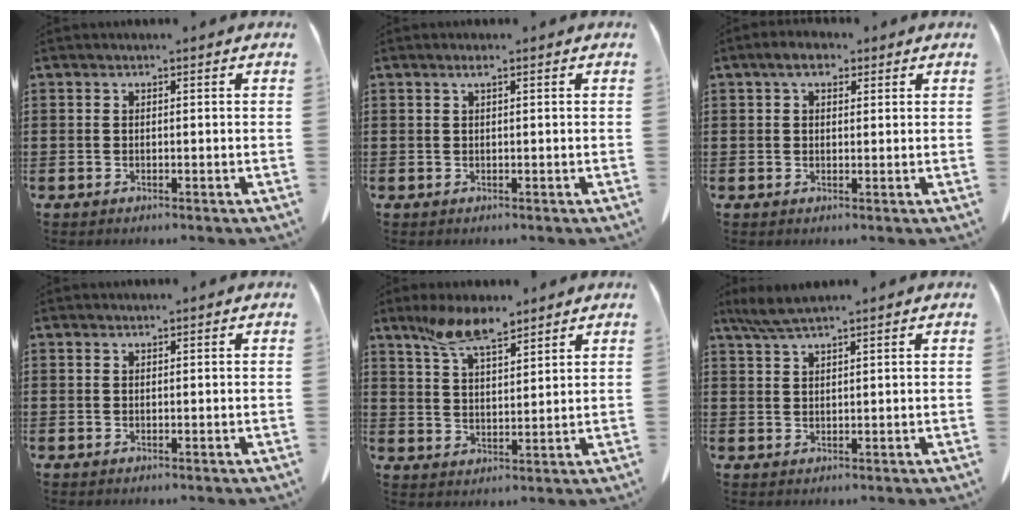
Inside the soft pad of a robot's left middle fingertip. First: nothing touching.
{"total": 0.9, "force": [0.4, 0.0, 0.8], "torque": [-0.017, -0.001, 0.008]}
{"total": 3.8, "force": [2.2, 1.8, 2.5], "torque": [-0.049, 0.008, 0.038]}
{"total": 0.0}
{"total": 8.4, "force": [6.5, 2.2, 4.9], "torque": [-0.113, -0.008, 0.118]}
{"total": 3.5, "force": [2.8, 0.2, 2.2], "torque": [-0.049, -0.001, 0.052]}